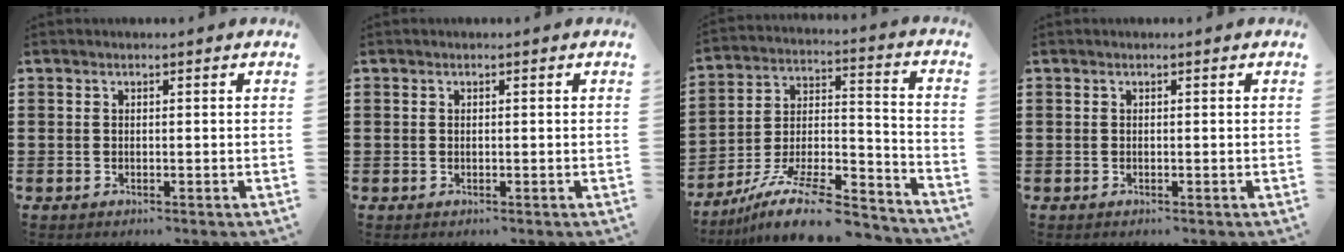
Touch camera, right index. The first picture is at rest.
{"total": 0.0}
{"total": 12.6, "force": [-10.2, 2.7, 6.9], "torque": [-0.109, 0.033, -0.191]}
{"total": 0.0}